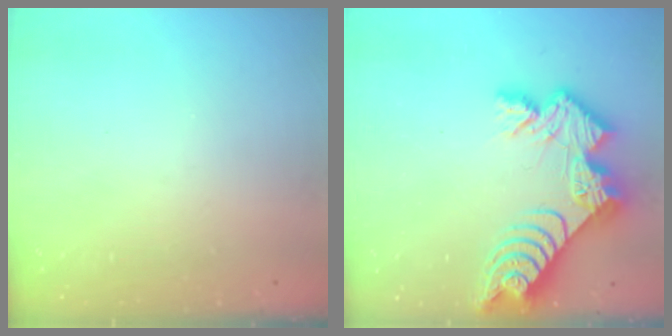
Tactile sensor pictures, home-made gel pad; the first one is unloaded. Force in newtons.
{"total": 13.7, "press": 13.7, "slide": 1.1}